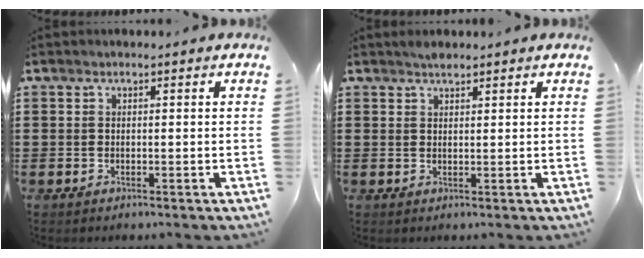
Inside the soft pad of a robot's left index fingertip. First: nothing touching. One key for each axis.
{"total": 1.5, "fx": 1.3, "fy": 0.5, "fz": 0.6, "tx": -0.013, "ty": 0.001, "tz": 0.025}